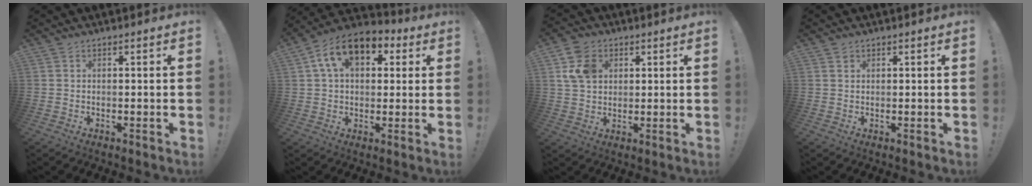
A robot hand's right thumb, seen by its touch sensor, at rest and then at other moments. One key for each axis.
{"total": 13.8, "fx": 5.5, "fy": 8.8, "fz": 9.1, "tx": -0.150, "ty": -0.008, "tz": 0.099}
{"total": 9.2, "fx": 3.1, "fy": 7.2, "fz": 4.9, "tx": -0.089, "ty": 0.005, "tz": 0.064}
{"total": 0.7, "fx": 0.5, "fy": 0.5, "fz": 0.0, "tx": 0.003, "ty": -0.001, "tz": 0.009}